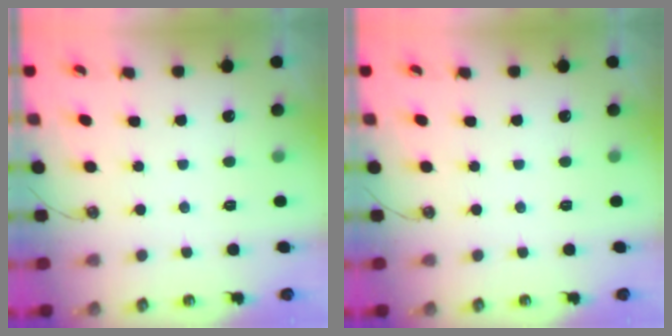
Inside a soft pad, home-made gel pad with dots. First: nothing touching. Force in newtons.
{"total": 0.0}